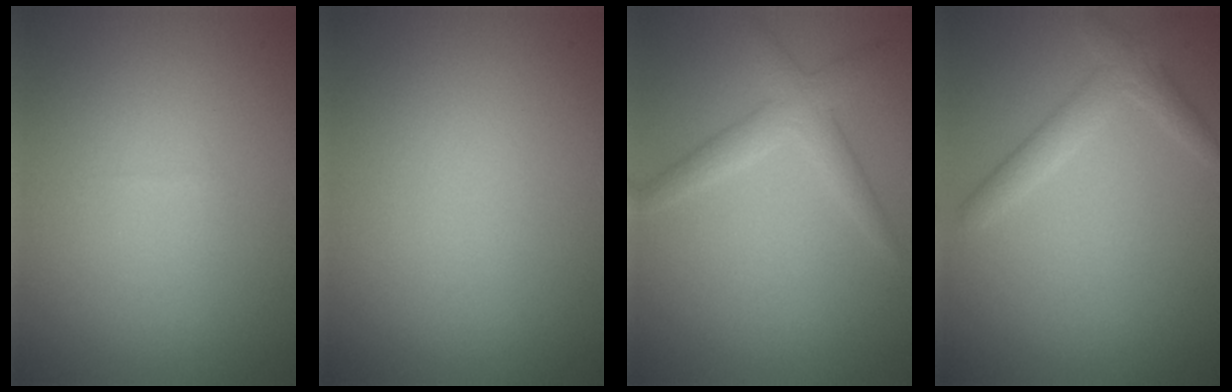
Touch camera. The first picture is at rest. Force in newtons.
{"total": 0.0}
{"total": 2.6, "press": 2.6, "slide": 0.1}
{"total": 2.4, "press": 2.4, "slide": 0.2}